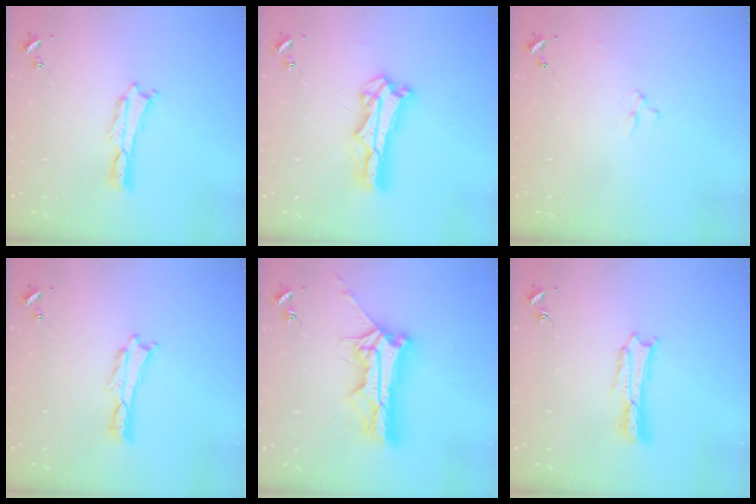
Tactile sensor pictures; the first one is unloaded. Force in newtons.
{"total": 8.1, "press": 8.0, "slide": 0.6}
{"total": 2.3, "press": 2.3, "slide": 0.3}
{"total": 0.0}
{"total": 11.4, "press": 11.3, "slide": 1.0}
{"total": 1.8, "press": 1.8, "slide": 0.3}